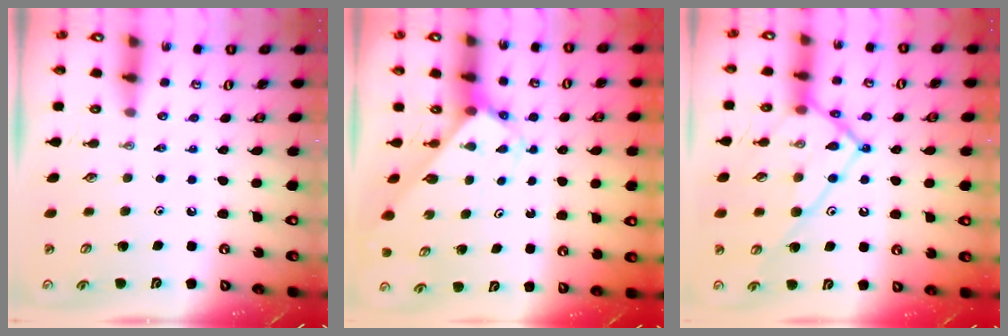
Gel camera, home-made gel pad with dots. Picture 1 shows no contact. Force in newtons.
{"total": 2.9, "press": 2.9, "slide": 0.1}
{"total": 16.5, "press": 16.4, "slide": 1.8}